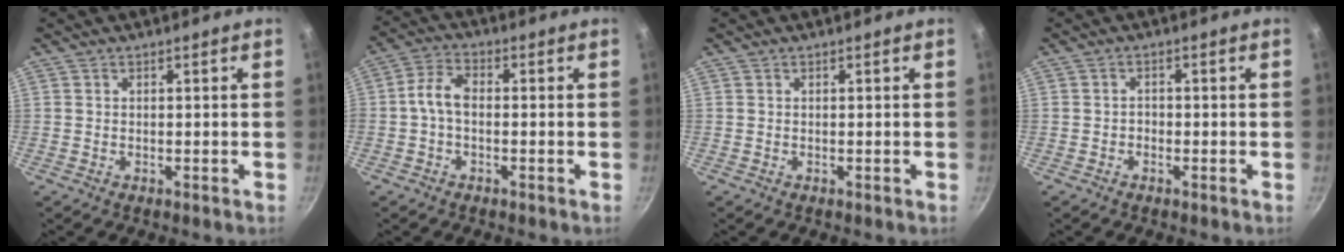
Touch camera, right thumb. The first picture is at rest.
{"total": 5.3, "force": [-0.7, 3.1, 4.3], "torque": [-0.084, 0.028, -0.024]}
{"total": 0.0}
{"total": 1.2, "force": [-0.6, 0.8, 0.5], "torque": [-0.005, 0.006, -0.011]}